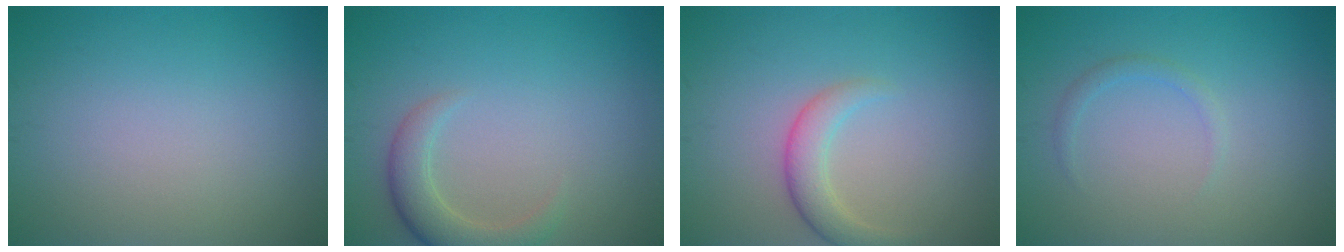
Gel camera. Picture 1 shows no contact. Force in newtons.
{"total": 3.2, "press": 3.2, "slide": 0.3}
{"total": 2.7, "press": 2.7, "slide": 0.2}
{"total": 1.0, "press": 1.0, "slide": 0.0}